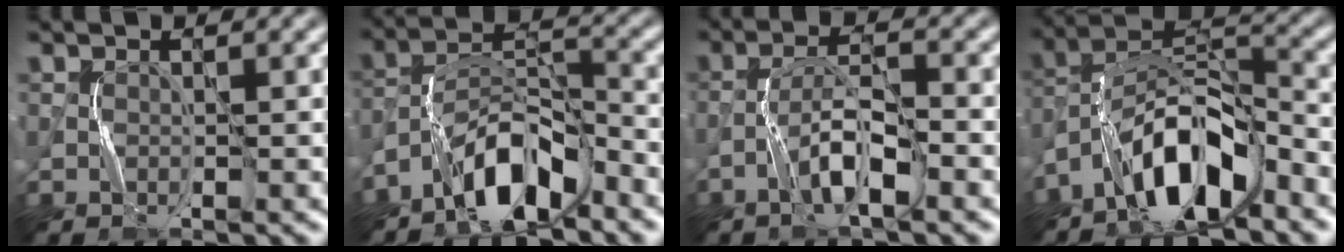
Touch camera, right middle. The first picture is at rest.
{"total": 6.6, "force": [-4.8, 2.1, 4.1], "torque": [-0.073, 0.010, -0.091]}
{"total": 4.2, "force": [-2.3, 0.8, 3.5], "torque": [-0.067, 0.015, -0.047]}
{"total": 8.5, "force": [-5.5, 2.8, 5.8], "torque": [-0.105, 0.013, -0.104]}